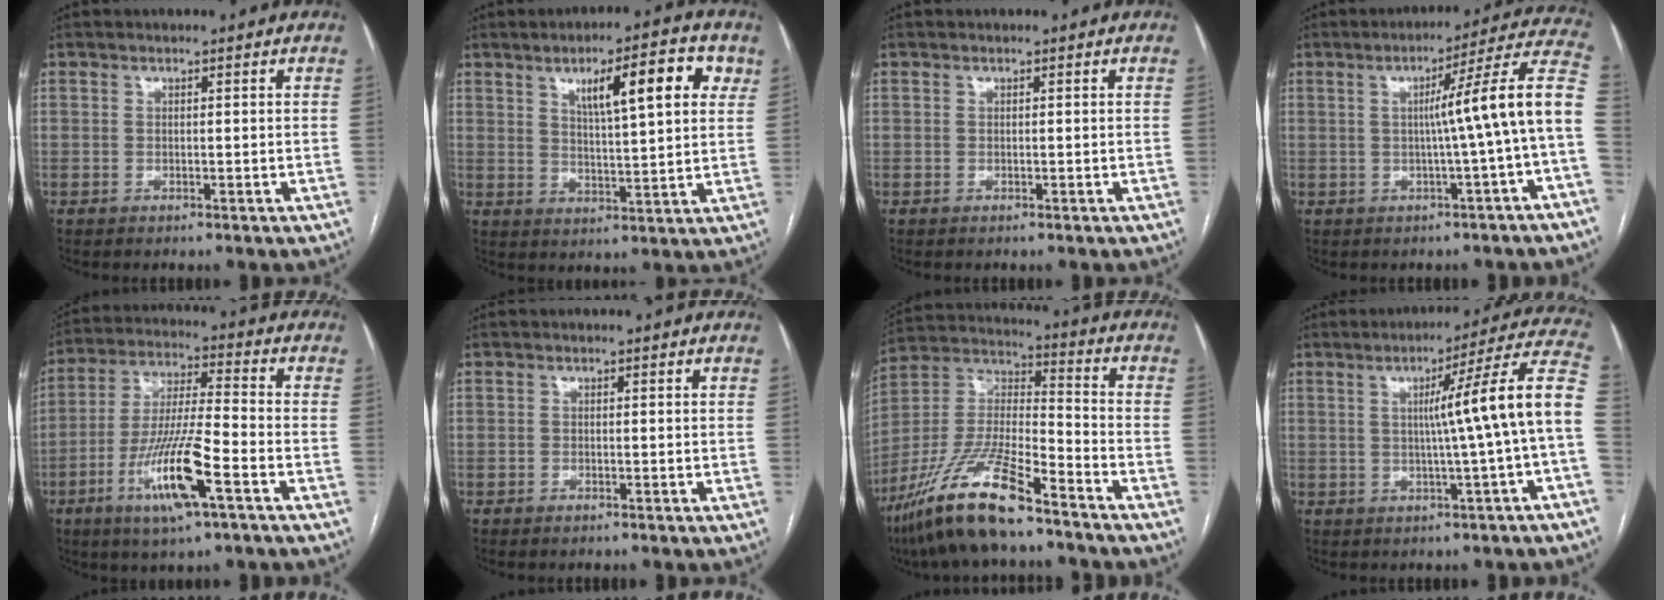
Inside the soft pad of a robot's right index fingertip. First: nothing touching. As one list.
[{"total": 11.9, "force": [5.2, 2.3, 10.4], "torque": [-0.152, 0.012, 0.076]}, {"total": 0.0}, {"total": 11.7, "force": [-0.9, -2.1, 11.5], "torque": [-0.142, 0.021, -0.017]}, {"total": 13.6, "force": [-5.9, 1.2, 12.1], "torque": [-0.239, -0.015, -0.107]}, {"total": 0.7, "force": [-0.6, 0.2, 0.3], "torque": [-0.008, -0.001, -0.008]}, {"total": 17.0, "force": [-12.1, 2.8, 11.7], "torque": [-0.248, -0.013, -0.224]}, {"total": 12.5, "force": [-0.2, -2.2, 12.3], "torque": [-0.155, 0.016, -0.008]}]